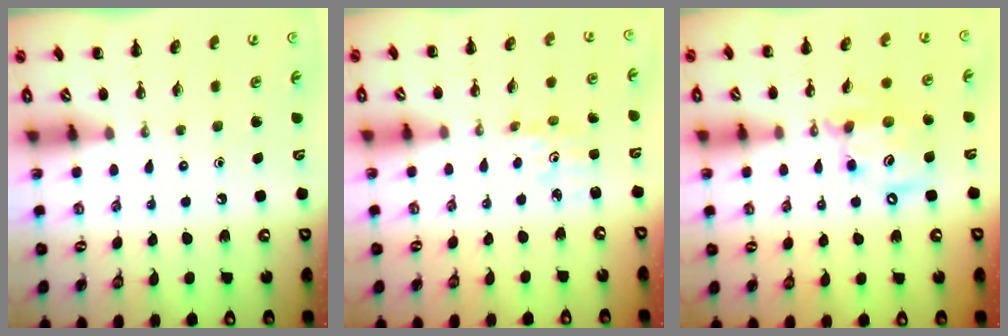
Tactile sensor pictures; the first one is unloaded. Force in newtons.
{"total": 1.9, "press": 1.9, "slide": 0.5}
{"total": 14.0, "press": 13.6, "slide": 3.4}